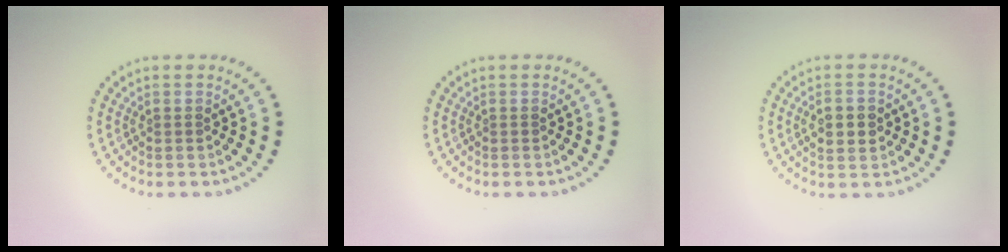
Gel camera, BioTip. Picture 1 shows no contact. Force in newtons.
{"total": 0.0}
{"total": 2.9, "press": 2.9, "slide": 0.2}